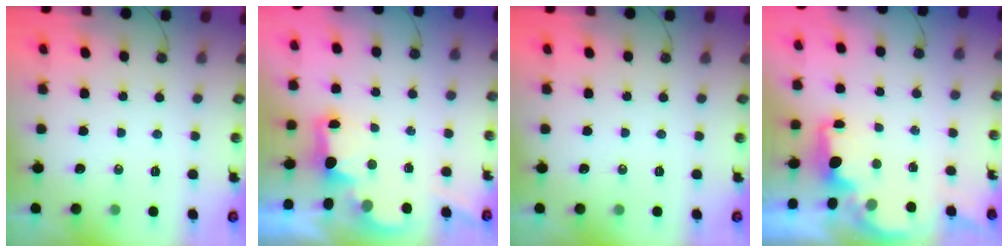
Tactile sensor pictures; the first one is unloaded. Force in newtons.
{"total": 2.3, "press": 2.2, "slide": 0.8}
{"total": 0.0}
{"total": 1.8, "press": 1.7, "slide": 0.6}